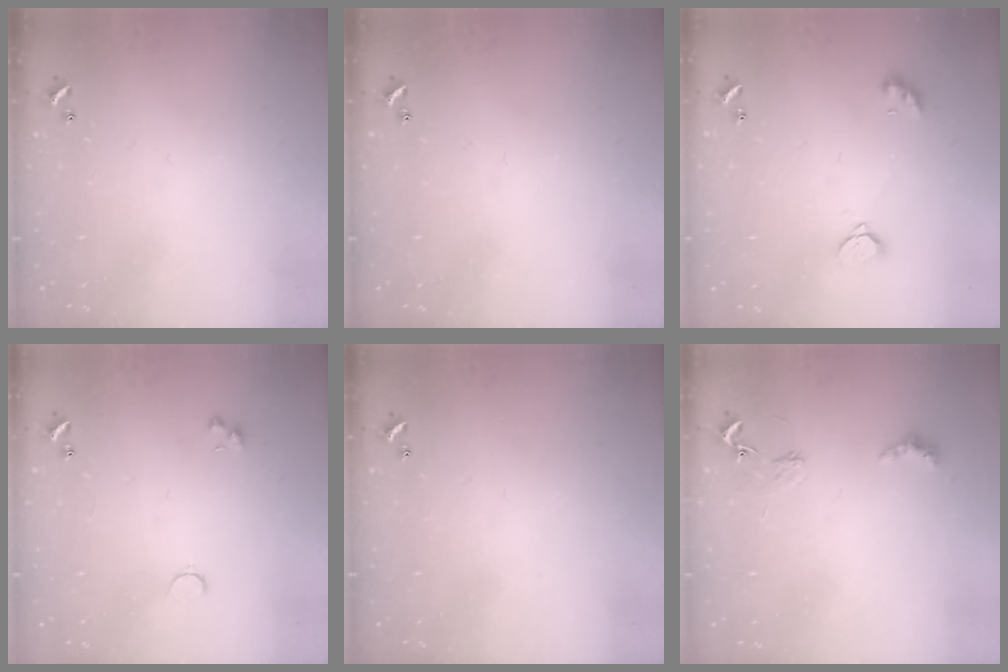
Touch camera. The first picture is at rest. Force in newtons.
{"total": 0.0}
{"total": 2.2, "press": 2.1, "slide": 0.6}
{"total": 1.0, "press": 0.9, "slide": 0.5}
{"total": 0.0}
{"total": 2.8, "press": 2.7, "slide": 0.5}